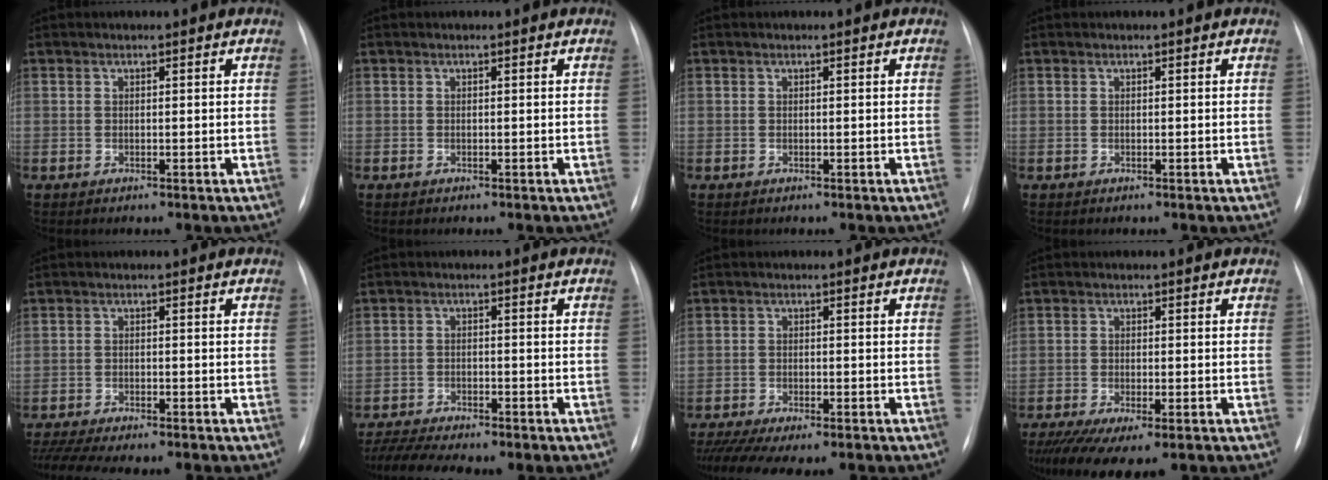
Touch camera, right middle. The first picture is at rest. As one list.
[{"total": 0.0}, {"total": 0.0}, {"total": 0.0}, {"total": 12.4, "force": [-10.8, 2.5, 5.6], "torque": [-0.098, -0.003, -0.152]}, {"total": 9.2, "force": [-8.0, 1.6, 4.2], "torque": [-0.068, -0.003, -0.122]}, {"total": 12.5, "force": [-10.1, 3.2, 6.4], "torque": [-0.116, -0.012, -0.146]}, {"total": 11.1, "force": [-7.7, 3.3, 7.2], "torque": [-0.122, -0.019, -0.116]}]